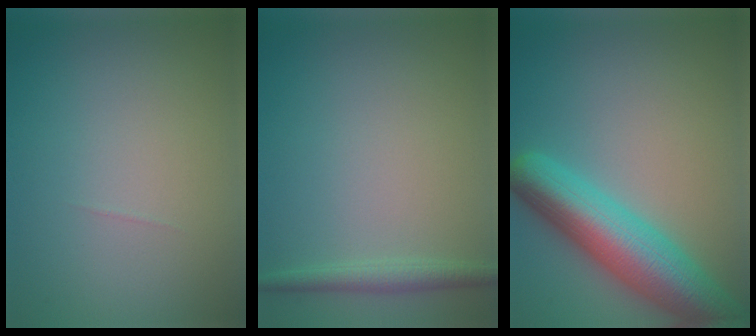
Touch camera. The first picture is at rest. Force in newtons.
{"total": 1.7, "press": 1.7, "slide": 0.1}
{"total": 8.5, "press": 8.5, "slide": 0.5}